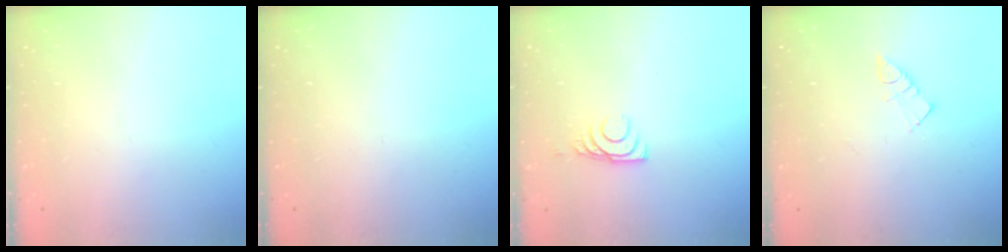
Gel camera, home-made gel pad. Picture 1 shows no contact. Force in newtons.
{"total": 0.0}
{"total": 6.9, "press": 6.8, "slide": 0.8}
{"total": 5.7, "press": 5.6, "slide": 0.6}